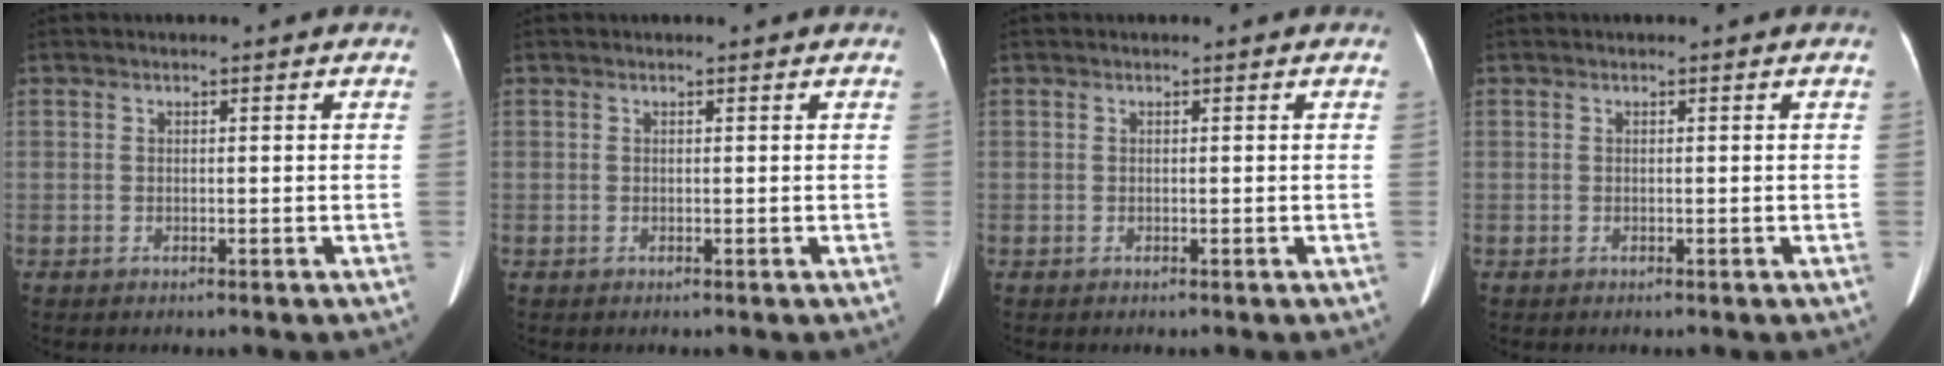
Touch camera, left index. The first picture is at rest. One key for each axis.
{"total": 0.8, "fx": 0.8, "fy": 0.1, "fz": 0.3, "tx": -0.012, "ty": 0.008, "tz": 0.008}
{"total": 0.0}
{"total": 0.0}